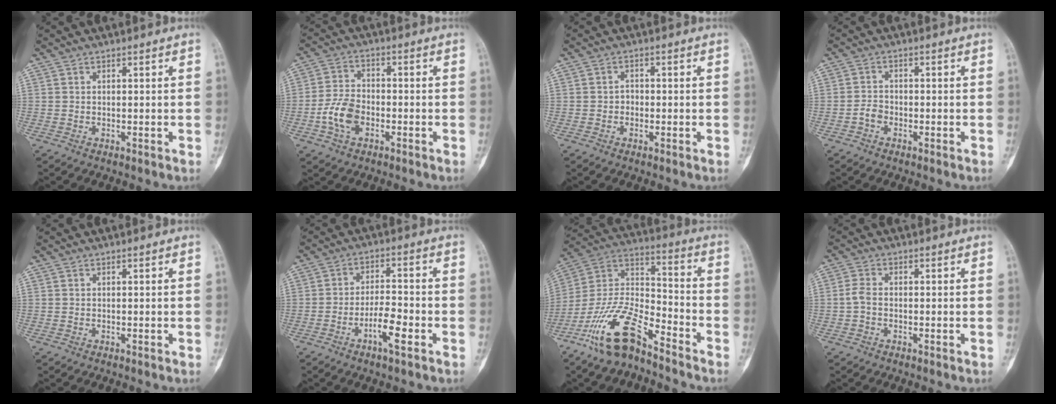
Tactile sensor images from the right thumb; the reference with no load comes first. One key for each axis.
{"total": 7.4, "fx": -2.5, "fy": 4.8, "fz": 5.1, "tx": -0.093, "ty": 0.019, "tz": -0.054}
{"total": 1.5, "fx": -0.4, "fy": 1.3, "fz": 0.7, "tx": 0.005, "ty": 0.004, "tz": -0.010}
{"total": 2.1, "fx": -1.1, "fy": 1.5, "fz": 1.0, "tx": -0.014, "ty": 0.011, "tz": -0.025}
{"total": 0.0}
{"total": 6.8, "fx": -3.2, "fy": 2.0, "fz": 5.7, "tx": -0.101, "ty": 0.021, "tz": -0.057}
{"total": 16.0, "fx": -11.2, "fy": 5.4, "fz": 10.1, "tx": -0.189, "ty": 0.076, "tz": -0.218}
{"total": 2.5, "fx": -0.6, "fy": 1.6, "fz": 1.8, "tx": -0.039, "ty": 0.007, "tz": -0.019}